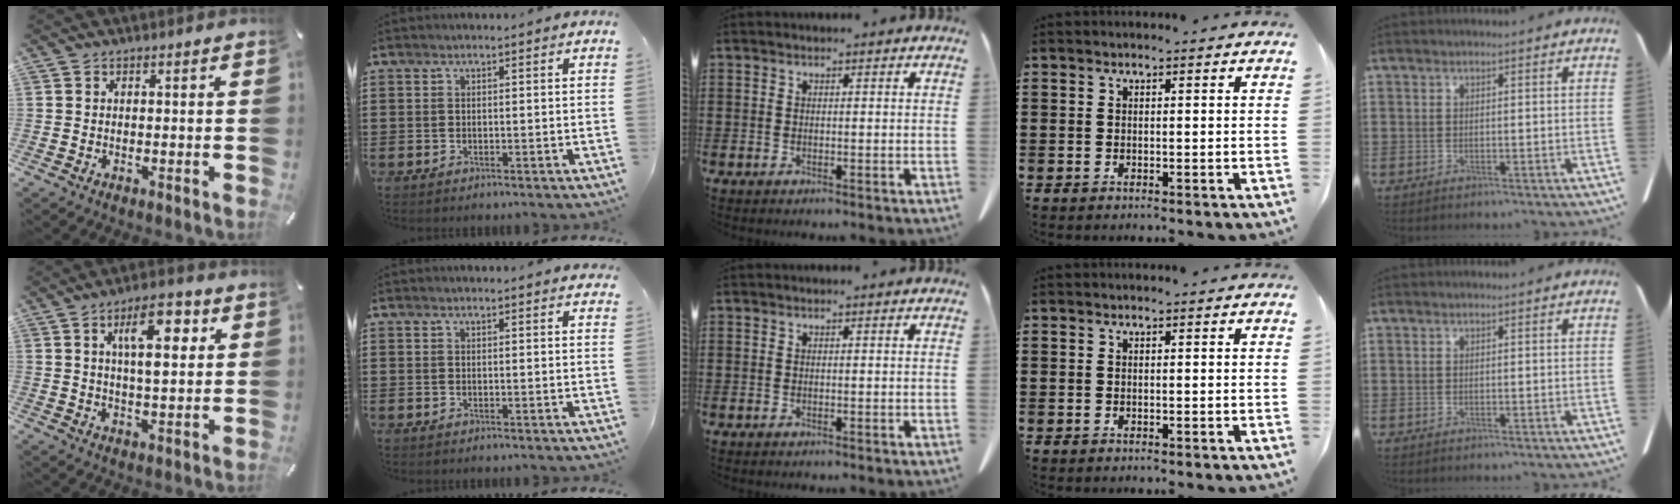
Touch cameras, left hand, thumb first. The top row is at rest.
{"thumb": {"total": 11.6, "force": [4.5, 5.0, 9.5], "torque": [-0.143, -0.006, 0.070]}, "index": {"total": 1.2, "force": [1.1, 0.0, 0.4], "torque": [-0.010, -0.001, 0.021]}}